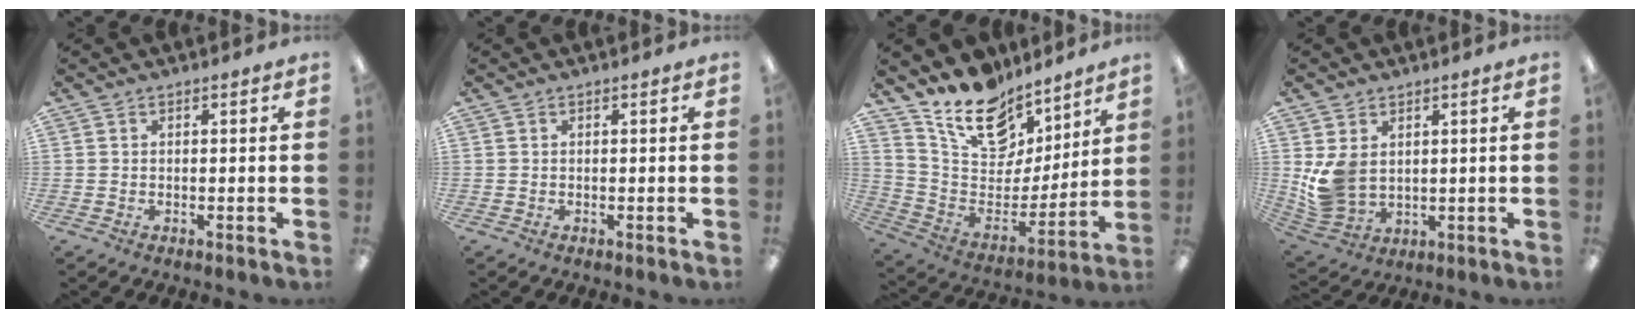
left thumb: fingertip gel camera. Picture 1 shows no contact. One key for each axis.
{"total": 0.0}
{"total": 18.4, "fx": 13.5, "fy": 10.3, "fz": 7.1, "tx": -0.138, "ty": -0.090, "tz": 0.248}
{"total": 8.6, "fx": 1.8, "fy": 6.6, "fz": 5.3, "tx": -0.117, "ty": 0.003, "tz": 0.039}